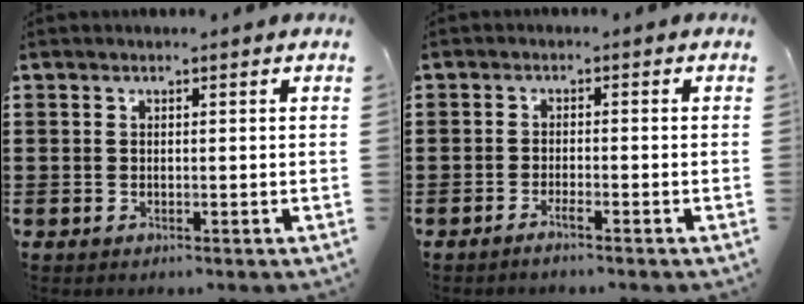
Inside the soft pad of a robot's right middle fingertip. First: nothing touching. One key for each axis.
{"total": 1.6, "fx": -1.2, "fy": -0.1, "fz": 1.0, "tx": -0.019, "ty": -0.004, "tz": -0.021}